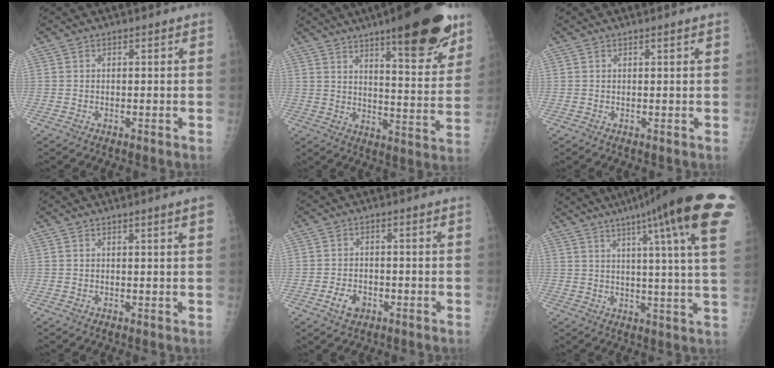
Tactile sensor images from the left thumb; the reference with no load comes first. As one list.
[{"total": 20.8, "force": [13.6, 4.9, 14.9], "torque": [-0.177, -0.069, 0.197]}, {"total": 0.8, "force": [0.6, -0.1, 0.5], "torque": [-0.013, -0.001, 0.012]}, {"total": 2.5, "force": [1.6, -0.3, 1.9], "torque": [-0.027, -0.004, 0.023]}, {"total": 3.6, "force": [-1.5, 2.5, 2.1], "torque": [-0.033, 0.006, -0.022]}, {"total": 23.7, "force": [12.9, 2.1, 19.8], "torque": [-0.258, -0.024, 0.159]}]